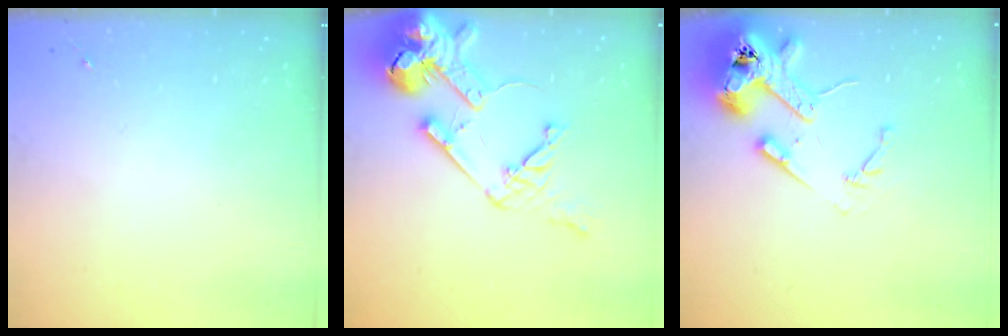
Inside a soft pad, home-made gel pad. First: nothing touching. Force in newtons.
{"total": 23.3, "press": 23.1, "slide": 3.0}
{"total": 15.1, "press": 15.0, "slide": 2.1}